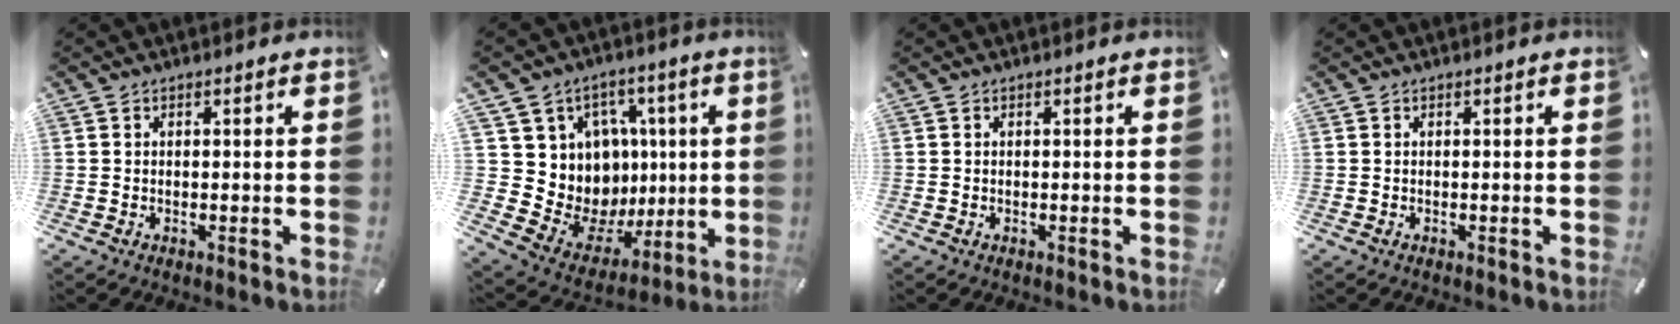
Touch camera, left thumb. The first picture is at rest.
{"total": 11.8, "force": [1.4, 11.6, 1.4], "torque": [-0.013, -0.041, 0.058]}
{"total": 0.0}
{"total": 0.0}